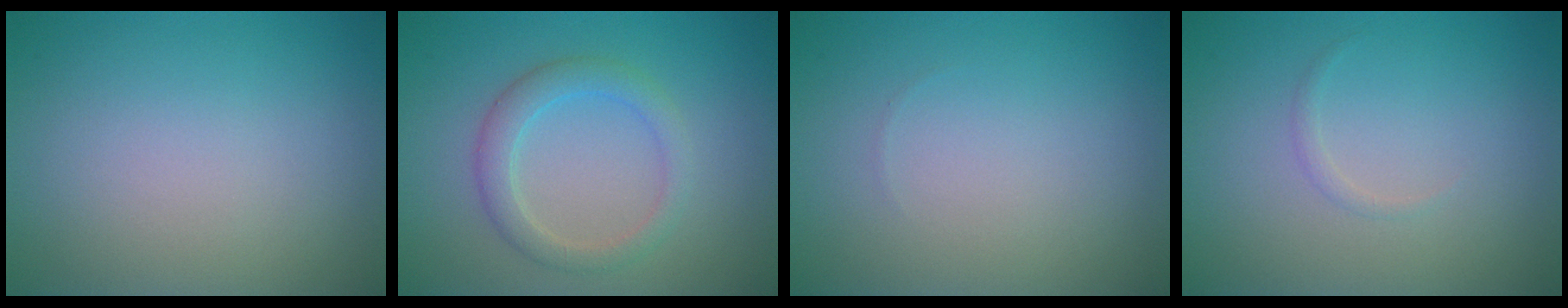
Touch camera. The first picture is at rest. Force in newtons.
{"total": 2.8, "press": 2.8, "slide": 0.1}
{"total": 0.0}
{"total": 0.5, "press": 0.5, "slide": 0.0}